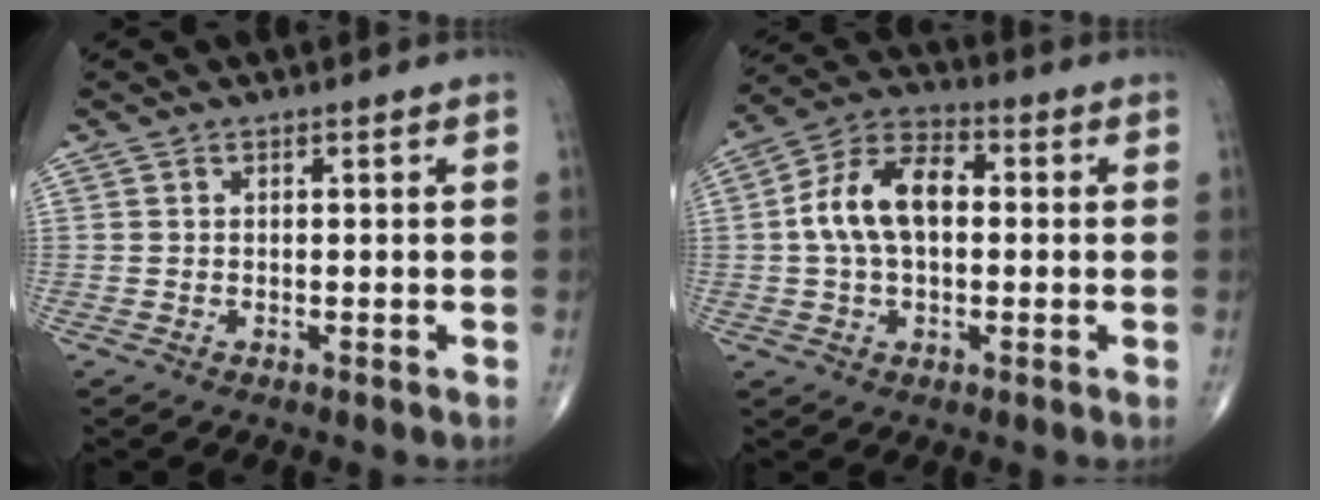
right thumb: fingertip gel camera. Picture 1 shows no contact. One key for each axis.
{"total": 12.0, "fx": 0.7, "fy": 7.3, "fz": 9.5, "tx": -0.174, "ty": 0.031, "tz": 0.004}